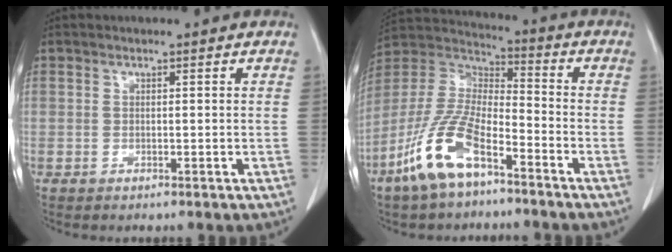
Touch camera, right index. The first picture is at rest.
{"total": 13.3, "force": [-7.9, 4.1, 9.9], "torque": [-0.219, -0.007, -0.156]}